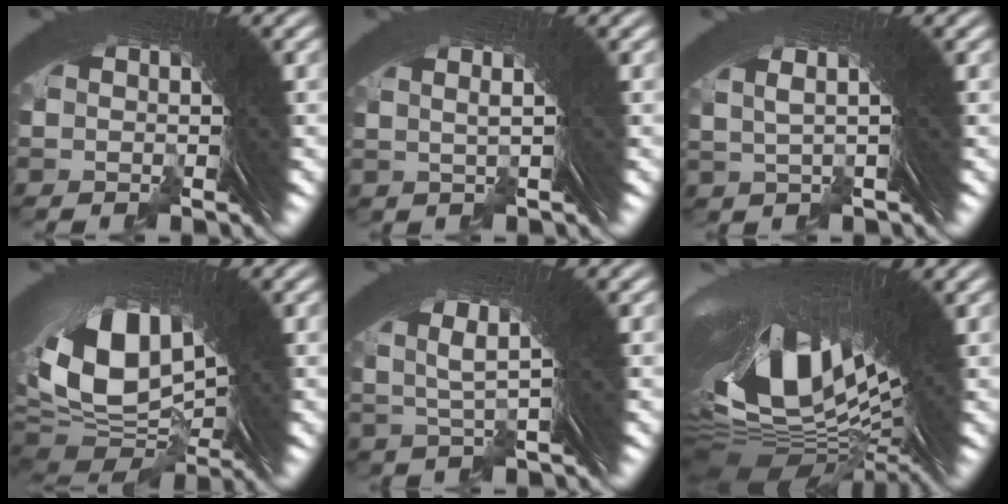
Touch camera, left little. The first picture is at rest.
{"total": 3.0, "force": [1.6, -0.2, 2.6], "torque": [-0.026, 0.012, 0.023]}
{"total": 4.0, "force": [2.0, 0.8, 3.4], "torque": [-0.051, 0.016, 0.028]}
{"total": 12.7, "force": [0.8, 8.8, 9.0], "torque": [-0.183, -0.023, 0.024]}
{"total": 7.2, "force": [3.6, 2.0, 5.9], "torque": [-0.089, 0.024, 0.047]}
{"total": 24.3, "force": [0.5, 12.5, 20.9], "torque": [-0.358, -0.038, 0.035]}